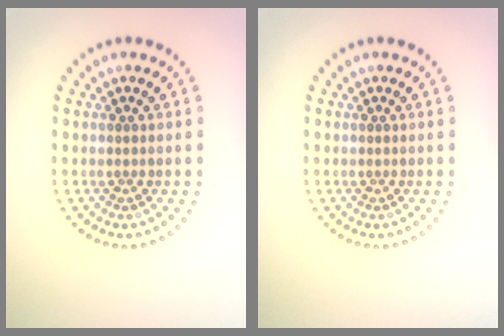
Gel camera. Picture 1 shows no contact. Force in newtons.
{"total": 0.0}